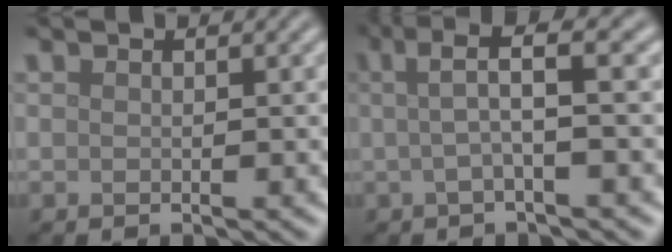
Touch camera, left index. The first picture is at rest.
{"total": 3.7, "force": [0.8, 0.5, 3.6], "torque": [-0.062, 0.013, 0.010]}